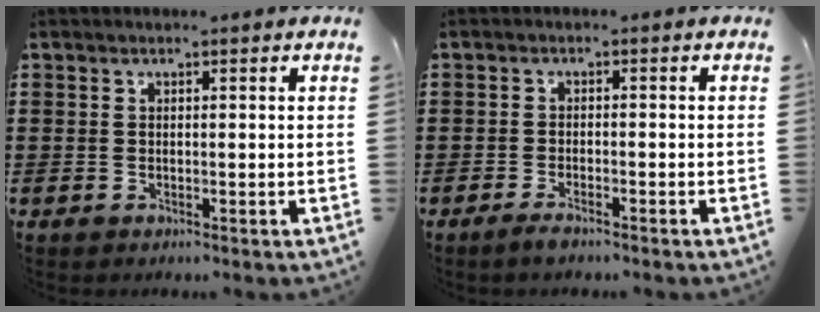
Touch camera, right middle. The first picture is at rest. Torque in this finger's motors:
{"motor_torque": [1.19, 0.95, 0.01, 0.03]}